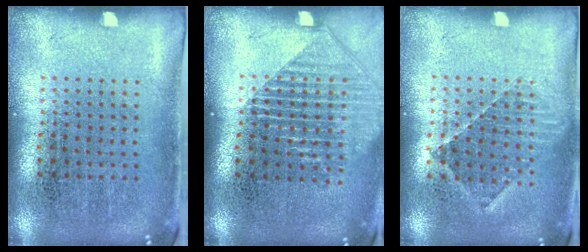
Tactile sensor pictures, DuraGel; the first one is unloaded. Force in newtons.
{"total": 1.6, "press": 1.4, "slide": 0.7}
{"total": 1.0, "press": 1.0, "slide": 0.3}